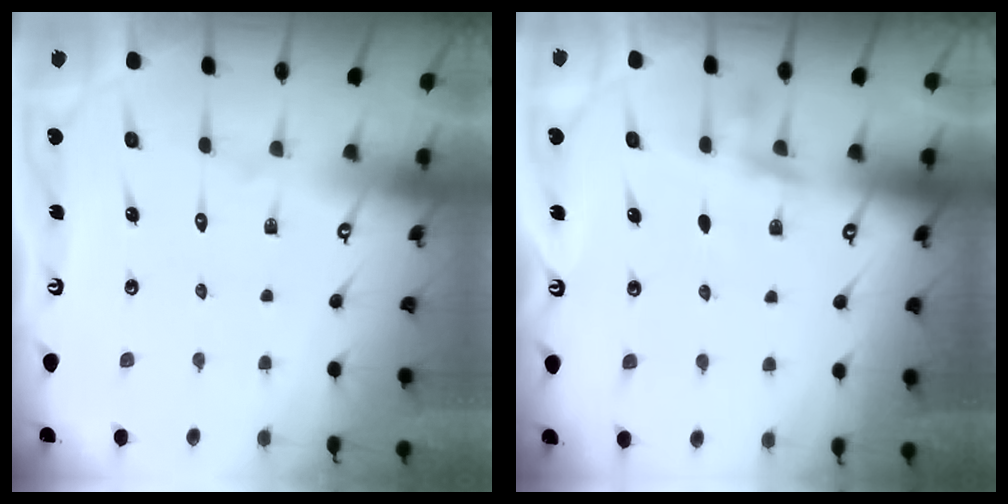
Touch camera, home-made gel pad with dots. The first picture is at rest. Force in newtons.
{"total": 4.8, "press": 4.7, "slide": 1.1}